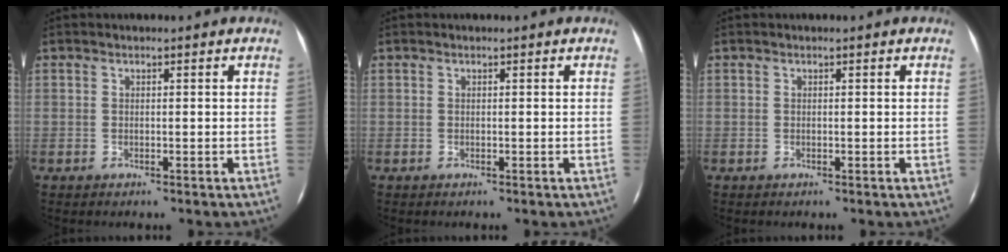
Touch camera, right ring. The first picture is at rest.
{"total": 0.0}
{"total": 0.0}